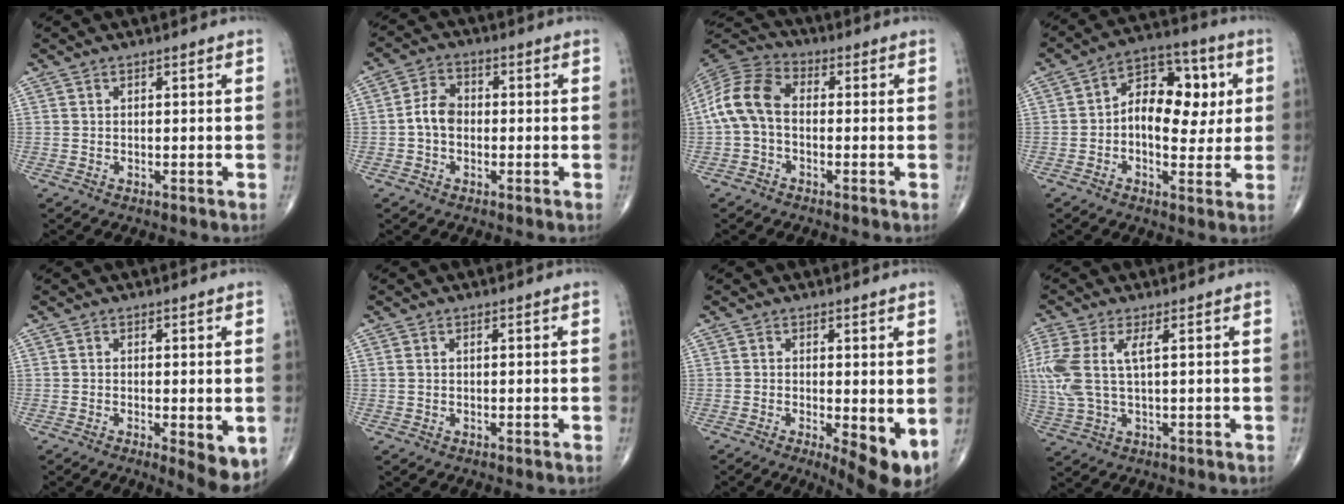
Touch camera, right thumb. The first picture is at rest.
{"total": 4.9, "force": [-0.8, 3.5, 3.2], "torque": [-0.053, 0.018, -0.024]}
{"total": 9.9, "force": [-0.7, 6.5, 7.5], "torque": [-0.150, 0.029, -0.029]}
{"total": 13.6, "force": [1.3, 8.5, 10.6], "torque": [-0.119, 0.022, 0.013]}
{"total": 6.3, "force": [-1.7, 1.9, 5.7], "torque": [-0.078, -0.017, -0.023]}
{"total": 0.7, "force": [0.2, 0.3, 0.6], "torque": [-0.024, 0.009, 0.008]}
{"total": 7.6, "force": [-1.3, 2.6, 7.1], "torque": [-0.102, -0.021, -0.015]}
{"total": 9.2, "force": [1.9, 3.2, 8.4], "torque": [-0.242, 0.009, 0.045]}